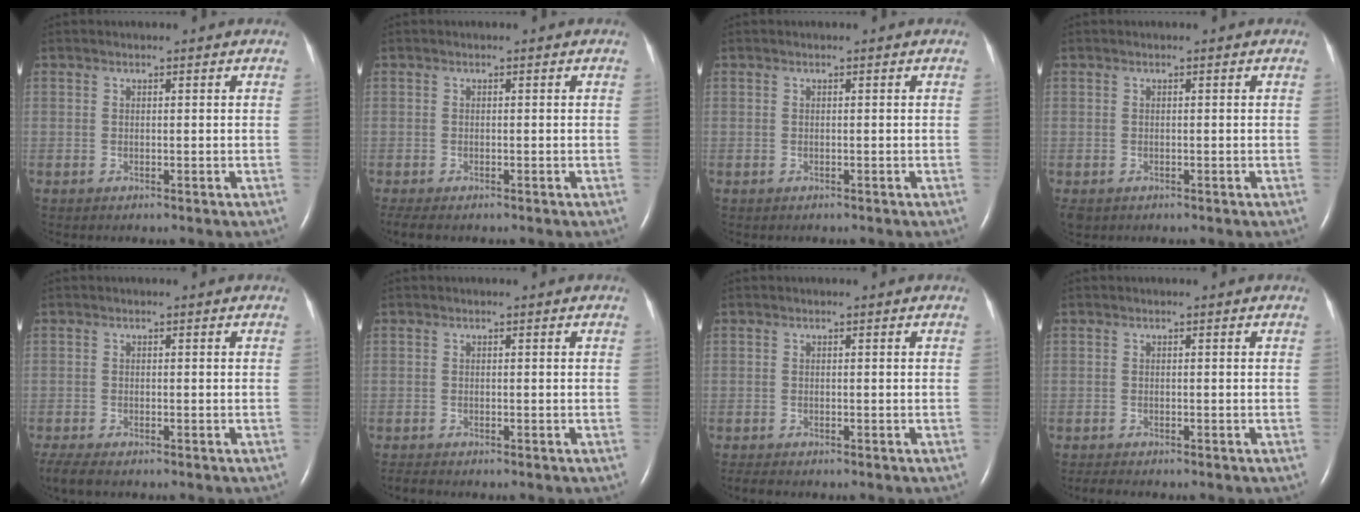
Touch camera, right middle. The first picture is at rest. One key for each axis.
{"total": 3.1, "fx": -2.3, "fy": 1.0, "fz": 1.7, "tx": -0.035, "ty": -0.012, "tz": -0.034}
{"total": 0.0}
{"total": 1.8, "fx": -1.2, "fy": 1.2, "fz": 0.7, "tx": -0.017, "ty": -0.003, "tz": -0.015}
{"total": 4.8, "fx": -3.8, "fy": 1.3, "fz": 2.6, "tx": -0.057, "ty": -0.017, "tz": -0.063}
{"total": 1.0, "fx": -1.0, "fy": 0.0, "fz": 0.3, "tx": -0.013, "ty": -0.006, "tz": -0.018}
{"total": 1.6, "fx": -1.4, "fy": 0.3, "fz": 0.7, "tx": -0.019, "ty": -0.006, "tz": -0.019}
{"total": 1.9, "fx": -1.7, "fy": 0.3, "fz": 0.8, "tx": -0.019, "ty": -0.007, "tz": -0.023}